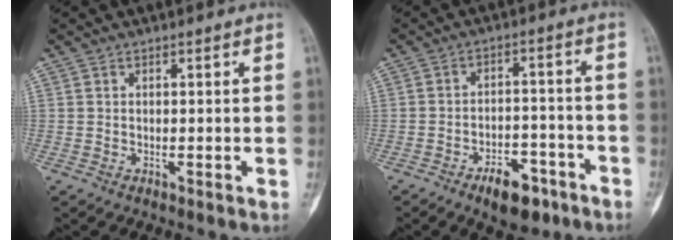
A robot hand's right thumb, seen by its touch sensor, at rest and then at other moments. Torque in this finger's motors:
{"motor_torque": [1.60, 0.44, 0.85, -0.78, -0.05]}